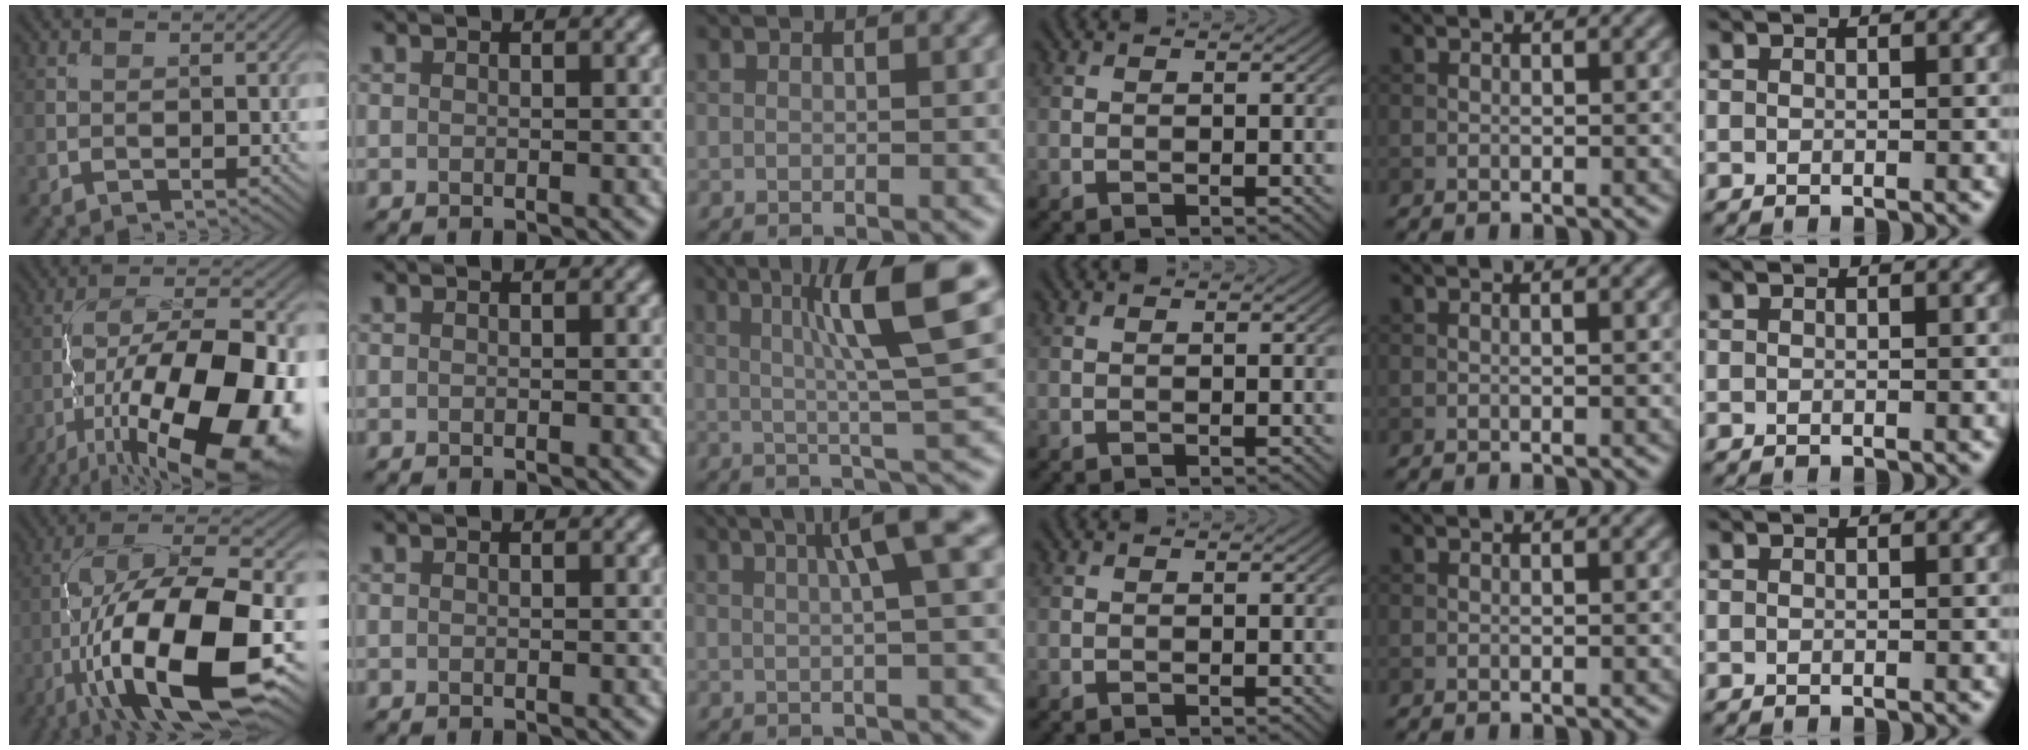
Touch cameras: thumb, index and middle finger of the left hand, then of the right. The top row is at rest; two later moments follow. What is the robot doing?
{"motion": "unscrew", "object": "medicine bottle"}